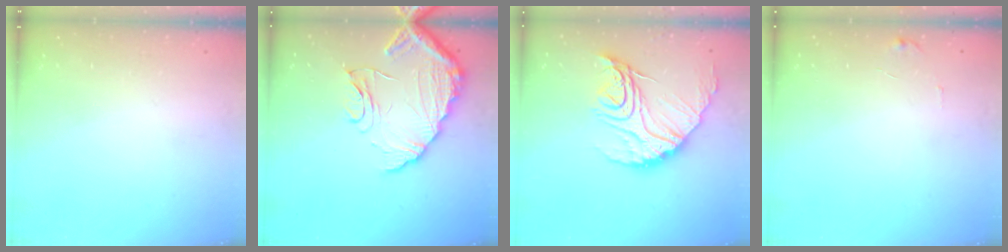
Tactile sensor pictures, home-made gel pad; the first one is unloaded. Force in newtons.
{"total": 14.7, "press": 14.6, "slide": 1.0}
{"total": 18.7, "press": 18.6, "slide": 1.7}
{"total": 4.6, "press": 4.6, "slide": 0.3}